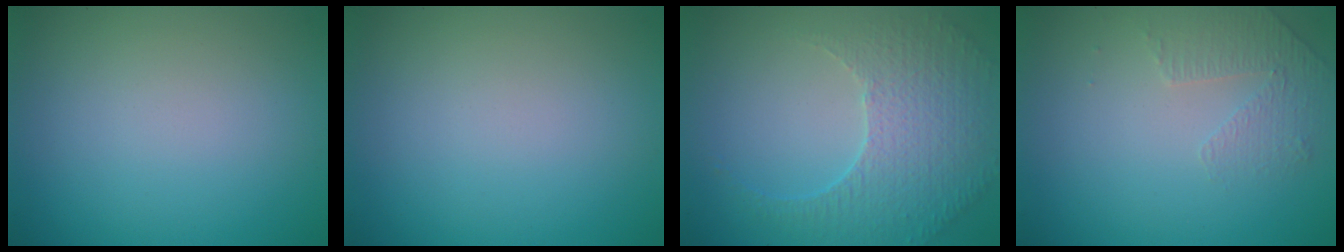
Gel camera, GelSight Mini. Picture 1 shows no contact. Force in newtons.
{"total": 0.0}
{"total": 5.3, "press": 3.7, "slide": 3.8}
{"total": 1.4, "press": 0.9, "slide": 1.1}